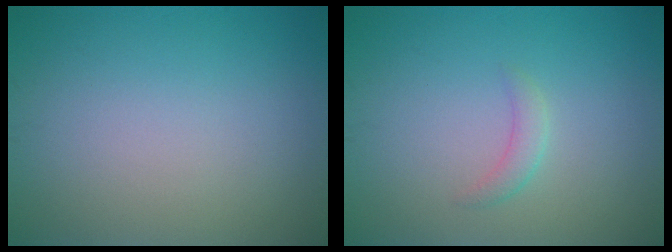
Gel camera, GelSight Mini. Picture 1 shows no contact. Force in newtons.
{"total": 1.3, "press": 1.3, "slide": 0.0}